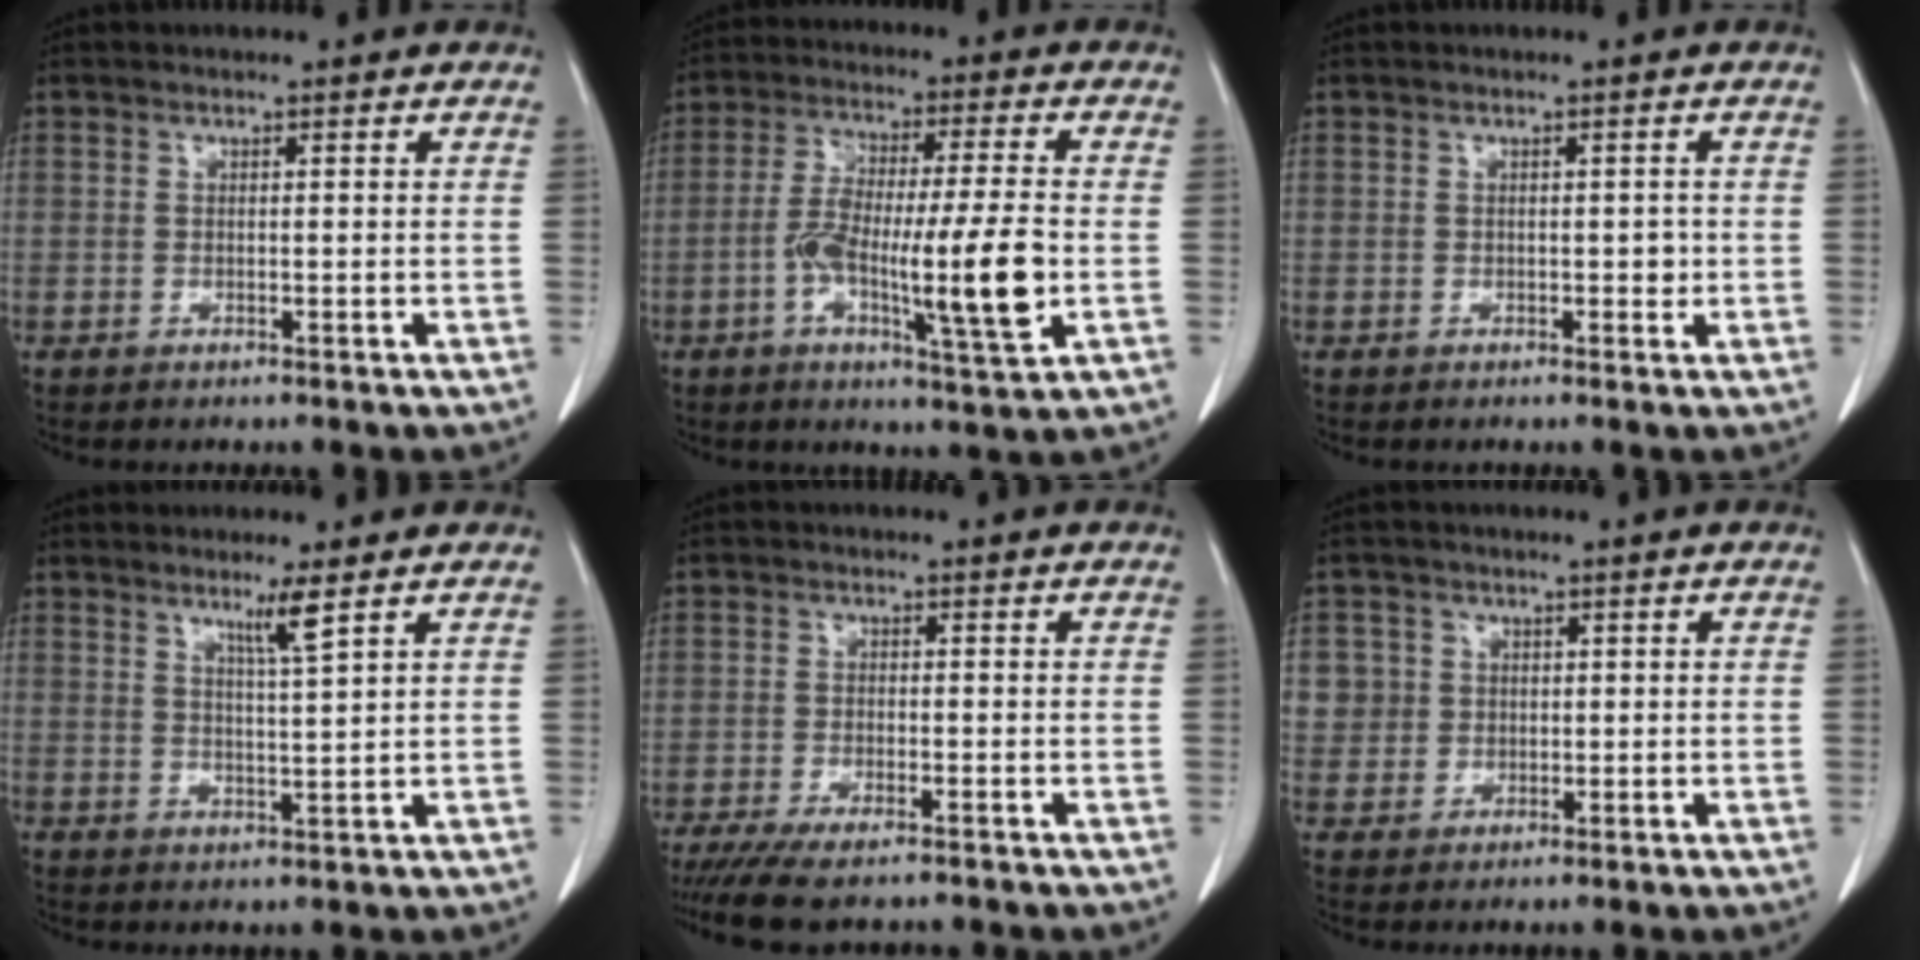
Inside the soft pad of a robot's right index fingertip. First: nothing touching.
{"total": 14.0, "force": [-3.1, 1.1, 13.6], "torque": [-0.241, -0.004, -0.055]}
{"total": 1.3, "force": [-0.1, 0.8, 1.0], "torque": [-0.010, 0.001, -0.001]}
{"total": 3.6, "force": [2.2, -0.9, 2.6], "torque": [-0.049, -0.010, 0.044]}
{"total": 7.6, "force": [-6.1, 1.5, 4.2], "torque": [-0.065, -0.015, -0.096]}
{"total": 4.8, "force": [1.1, 4.6, 0.1], "torque": [0.011, 0.010, 0.023]}